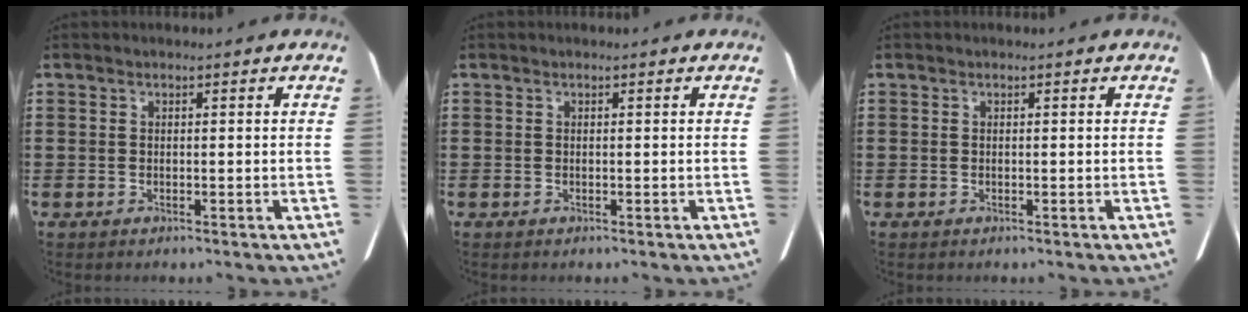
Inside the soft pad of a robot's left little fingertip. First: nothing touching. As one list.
[{"total": 0.0}, {"total": 0.0}]